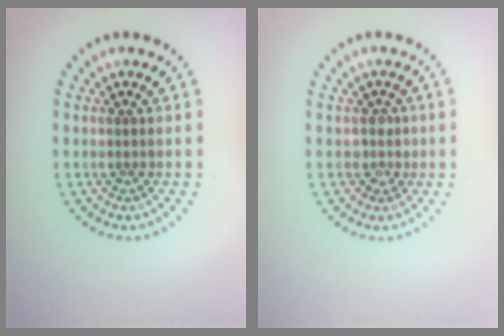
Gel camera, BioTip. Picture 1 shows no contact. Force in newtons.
{"total": 1.3, "press": 1.1, "slide": 0.8}